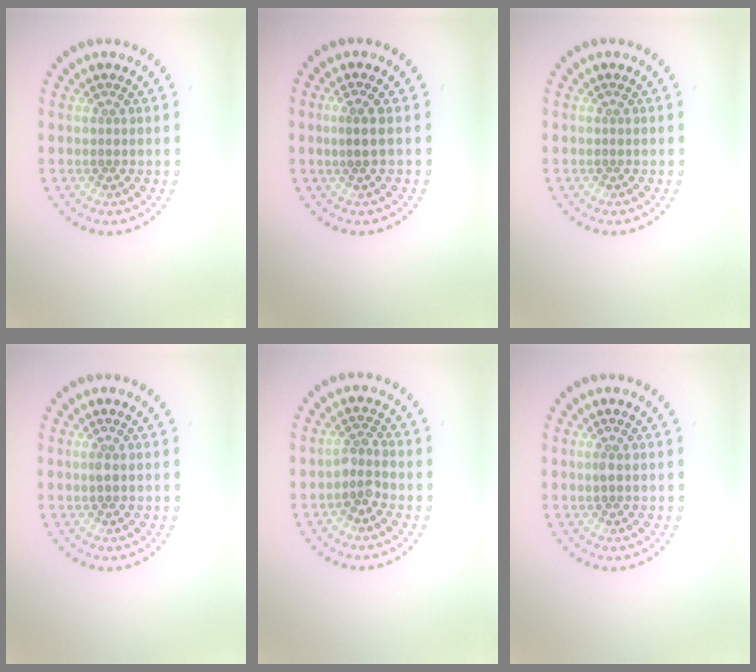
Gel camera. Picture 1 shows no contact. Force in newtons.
{"total": 1.0, "press": 0.7, "slide": 0.7}
{"total": 0.0}
{"total": 0.6, "press": 0.5, "slide": 0.3}
{"total": 1.8, "press": 1.3, "slide": 1.3}
{"total": 0.6, "press": 0.5, "slide": 0.3}